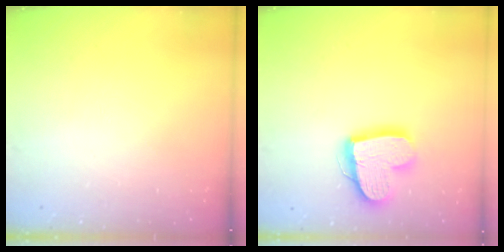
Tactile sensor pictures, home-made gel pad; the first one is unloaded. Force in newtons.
{"total": 16.0, "press": 16.0, "slide": 1.5}